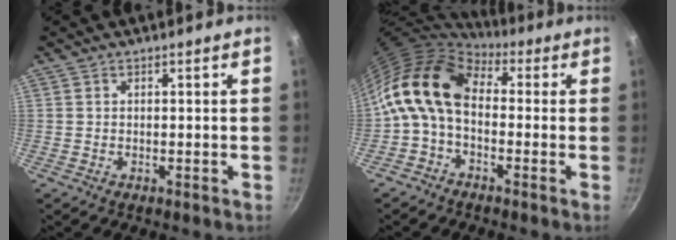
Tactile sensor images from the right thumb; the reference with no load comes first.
{"total": 12.3, "force": [0.1, 8.1, 9.3], "torque": [-0.162, 0.029, -0.023]}